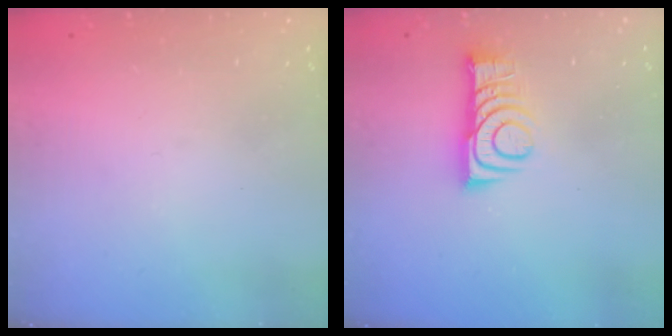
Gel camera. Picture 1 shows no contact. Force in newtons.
{"total": 9.3, "press": 9.3, "slide": 0.7}